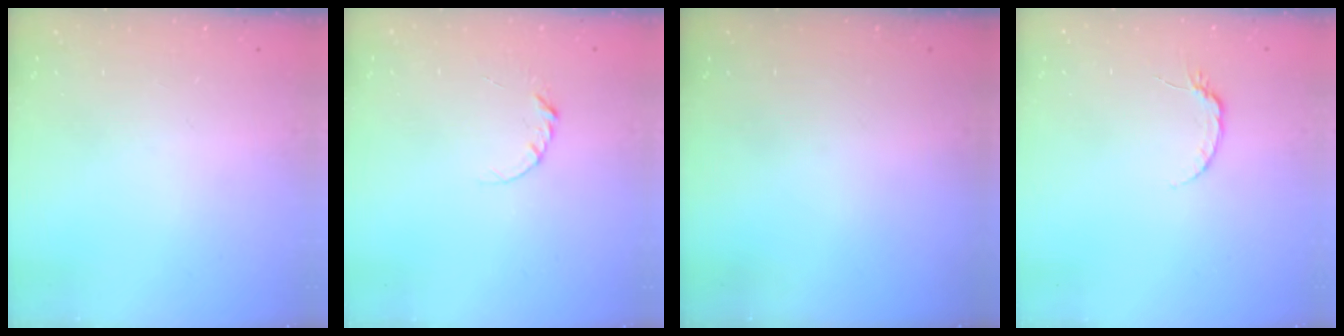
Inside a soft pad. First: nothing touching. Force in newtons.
{"total": 3.4, "press": 3.4, "slide": 0.4}
{"total": 0.0}
{"total": 5.3, "press": 5.2, "slide": 0.6}